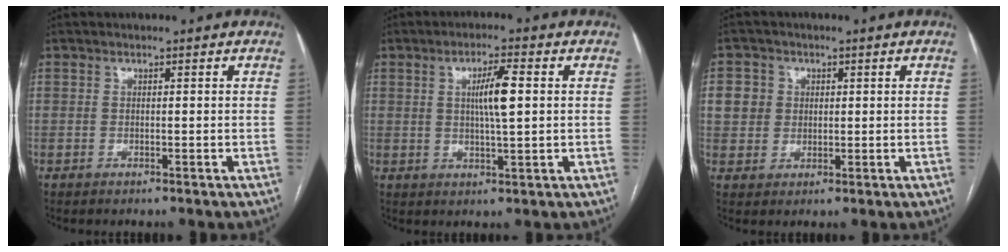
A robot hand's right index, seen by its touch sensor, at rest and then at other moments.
{"total": 5.7, "force": [1.0, 0.5, 5.5], "torque": [-0.097, 0.001, 0.018]}
{"total": 4.5, "force": [1.0, 4.2, 0.9], "torque": [-0.011, 0.012, 0.021]}